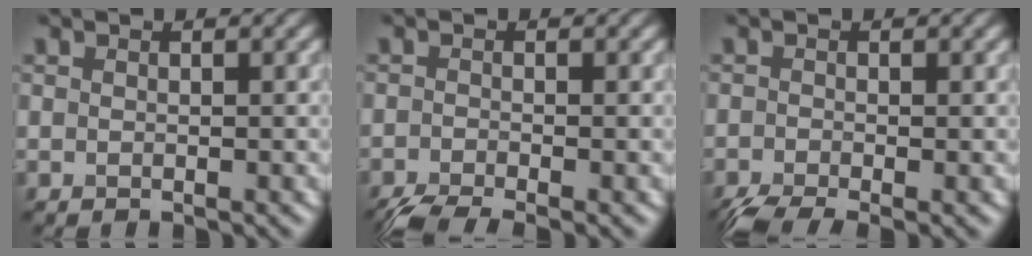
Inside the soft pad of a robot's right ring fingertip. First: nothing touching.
{"total": 3.8, "force": [-3.0, 0.7, 2.2], "torque": [-0.038, -0.011, -0.063]}
{"total": 3.8, "force": [-2.8, 0.8, 2.4], "torque": [-0.046, -0.012, -0.057]}